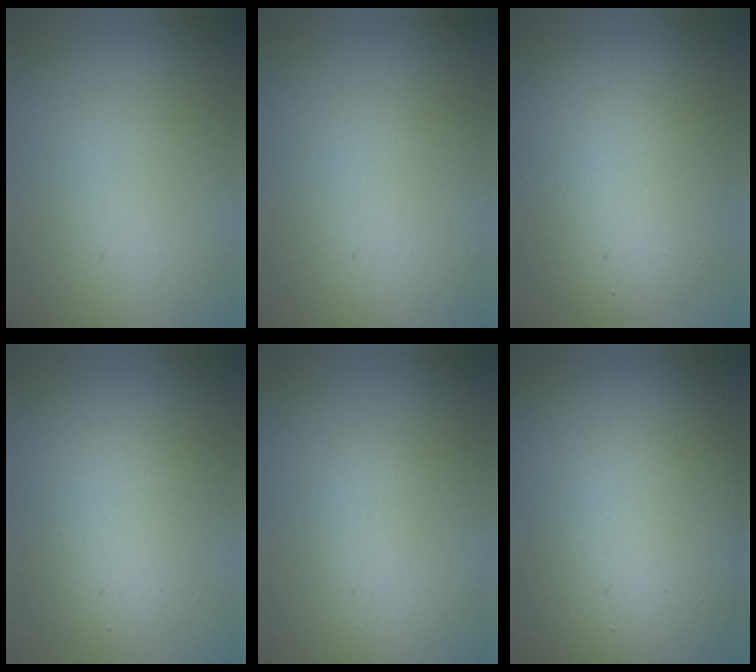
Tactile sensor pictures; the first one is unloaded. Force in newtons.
{"total": 0.0}
{"total": 6.5, "press": 6.5, "slide": 0.6}
{"total": 4.4, "press": 4.4, "slide": 0.3}
{"total": 0.0}
{"total": 15.4, "press": 15.4, "slide": 0.4}